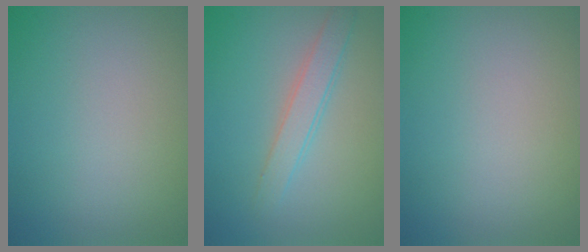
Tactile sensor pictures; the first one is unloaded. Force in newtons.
{"total": 2.2, "press": 2.2, "slide": 0.1}
{"total": 0.0}